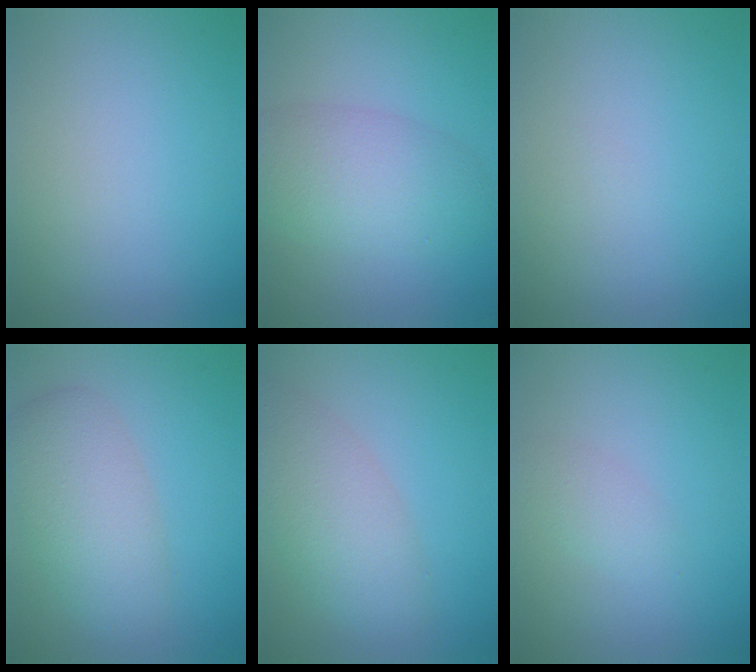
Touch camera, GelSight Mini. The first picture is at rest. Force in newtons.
{"total": 5.5, "press": 5.4, "slide": 0.3}
{"total": 0.0}
{"total": 5.0, "press": 5.0, "slide": 0.2}
{"total": 4.7, "press": 4.7, "slide": 0.4}
{"total": 1.5, "press": 1.5, "slide": 0.1}